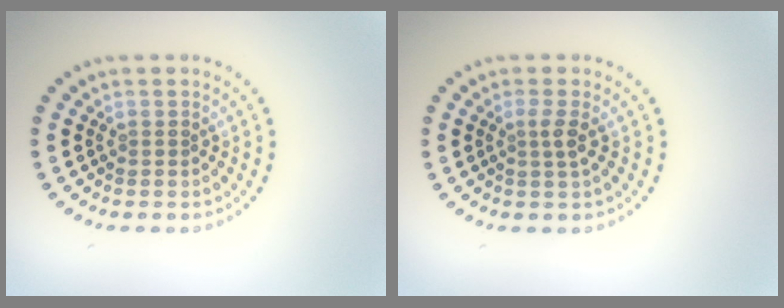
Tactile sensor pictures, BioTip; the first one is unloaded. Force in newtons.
{"total": 1.5, "press": 1.1, "slide": 1.0}